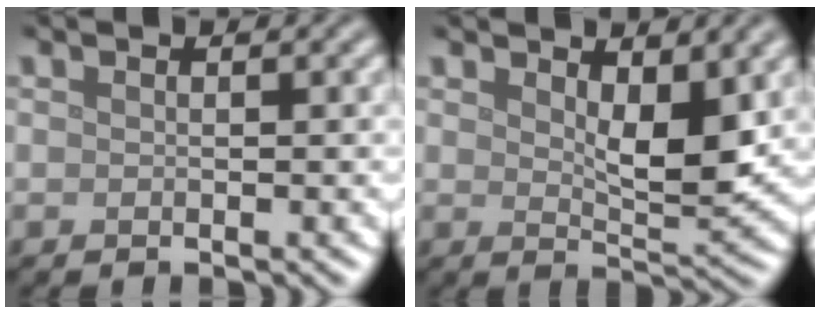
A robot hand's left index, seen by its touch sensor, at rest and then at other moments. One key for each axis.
{"total": 4.4, "fx": 1.8, "fy": 1.8, "fz": 3.6, "tx": -0.060, "ty": -0.006, "tz": 0.033}